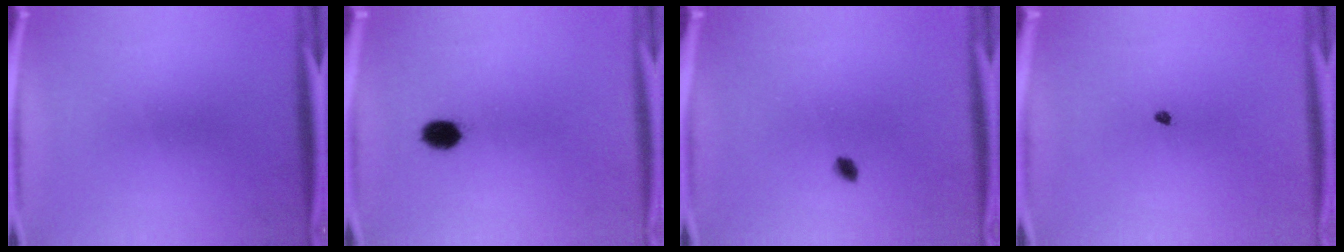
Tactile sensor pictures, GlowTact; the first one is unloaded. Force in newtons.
{"total": 4.1}
{"total": 1.5}
{"total": 0.7}